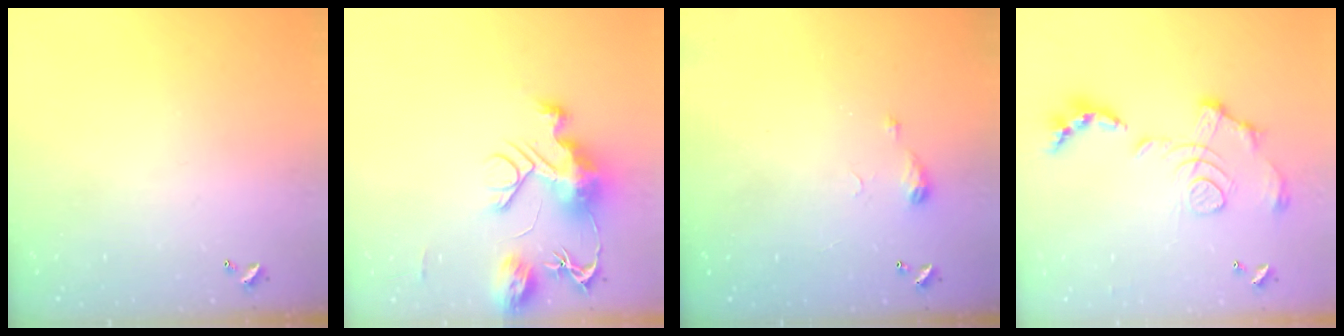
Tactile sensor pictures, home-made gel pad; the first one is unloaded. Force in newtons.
{"total": 13.2, "press": 13.2, "slide": 1.1}
{"total": 5.4, "press": 5.3, "slide": 0.8}
{"total": 1.7, "press": 1.1, "slide": 1.3}